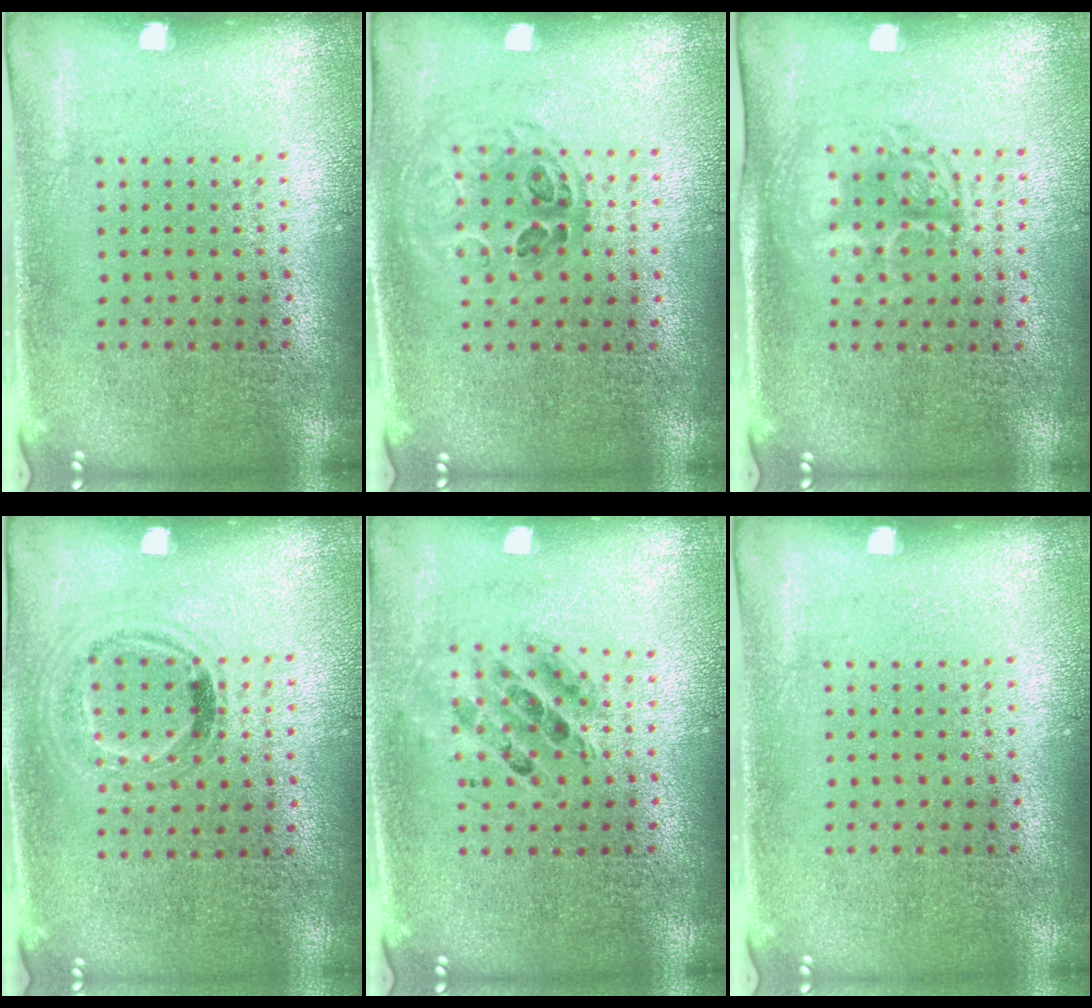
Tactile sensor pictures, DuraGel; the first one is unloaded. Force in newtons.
{"total": 1.0, "press": 0.9, "slide": 0.3}
{"total": 1.5, "press": 1.3, "slide": 0.6}
{"total": 1.0, "press": 0.8, "slide": 0.6}
{"total": 0.5, "press": 0.5, "slide": 0.2}
{"total": 0.0}